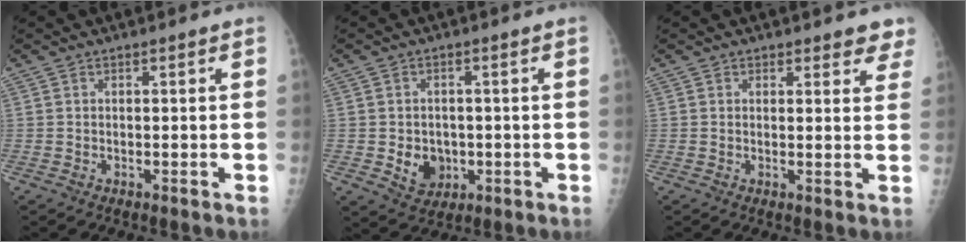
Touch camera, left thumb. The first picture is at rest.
{"total": 5.9, "force": [-0.9, 4.9, 3.0], "torque": [-0.022, 0.002, -0.002]}
{"total": 4.0, "force": [3.4, 1.9, 1.0], "torque": [0.026, -0.018, 0.026]}